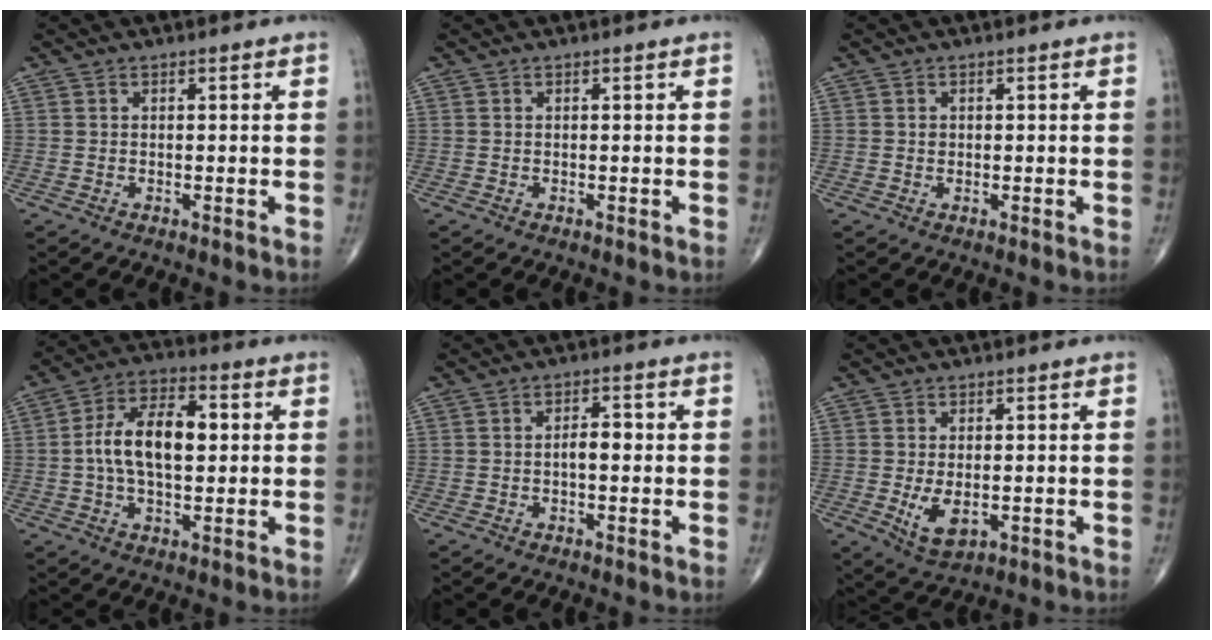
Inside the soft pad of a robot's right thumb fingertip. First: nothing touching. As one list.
[{"total": 0.0}, {"total": 0.7, "force": [0.1, 0.6, 0.3], "torque": [-0.002, 0.001, 0.002]}, {"total": 12.7, "force": [0.8, 6.8, 10.7], "torque": [-0.186, 0.021, 0.007]}, {"total": 3.1, "force": [-0.3, 1.5, 2.6], "torque": [-0.037, 0.008, -0.009]}, {"total": 5.6, "force": [-0.9, 3.1, 4.6], "torque": [-0.080, -0.014, -0.005]}]